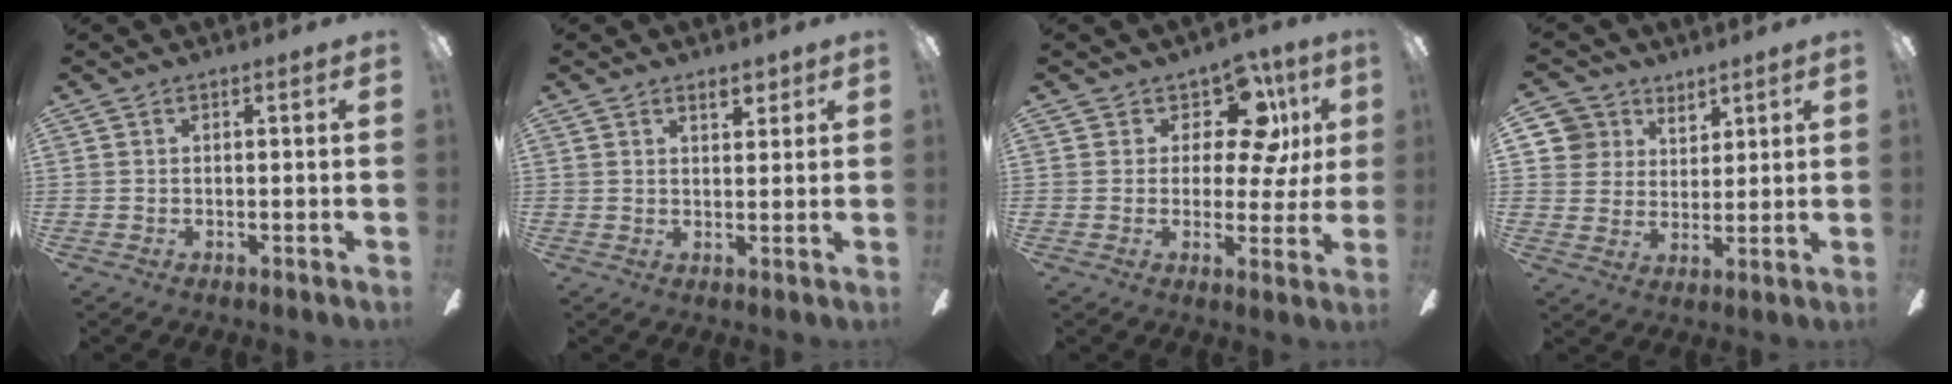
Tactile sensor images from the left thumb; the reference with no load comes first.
{"total": 4.1, "force": [3.0, 1.8, 2.1], "torque": [-0.014, -0.014, 0.048]}
{"total": 11.0, "force": [6.3, 6.1, 6.6], "torque": [-0.115, -0.028, 0.115]}
{"total": 8.0, "force": [5.8, 5.6, 0.2], "torque": [-0.026, -0.029, 0.114]}